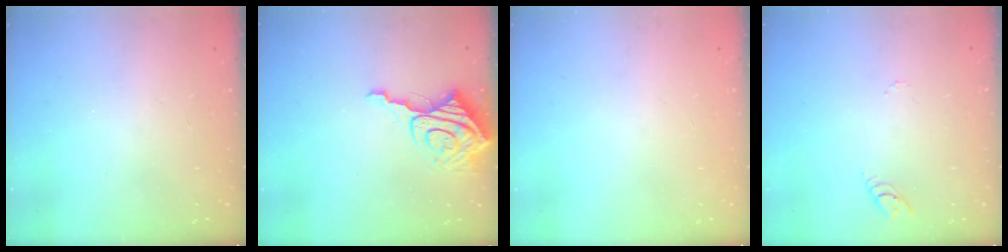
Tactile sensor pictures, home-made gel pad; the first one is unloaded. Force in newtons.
{"total": 10.4, "press": 10.3, "slide": 1.1}
{"total": 0.0}
{"total": 2.9, "press": 2.9, "slide": 0.2}